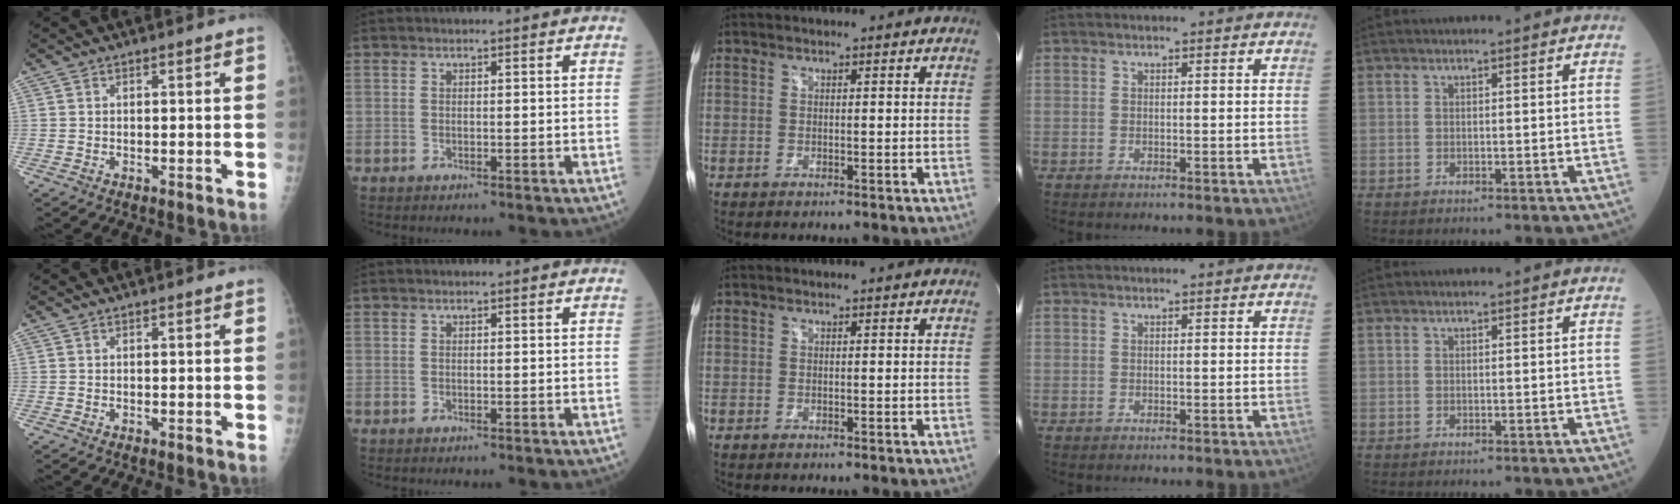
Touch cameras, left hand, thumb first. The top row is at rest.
{}